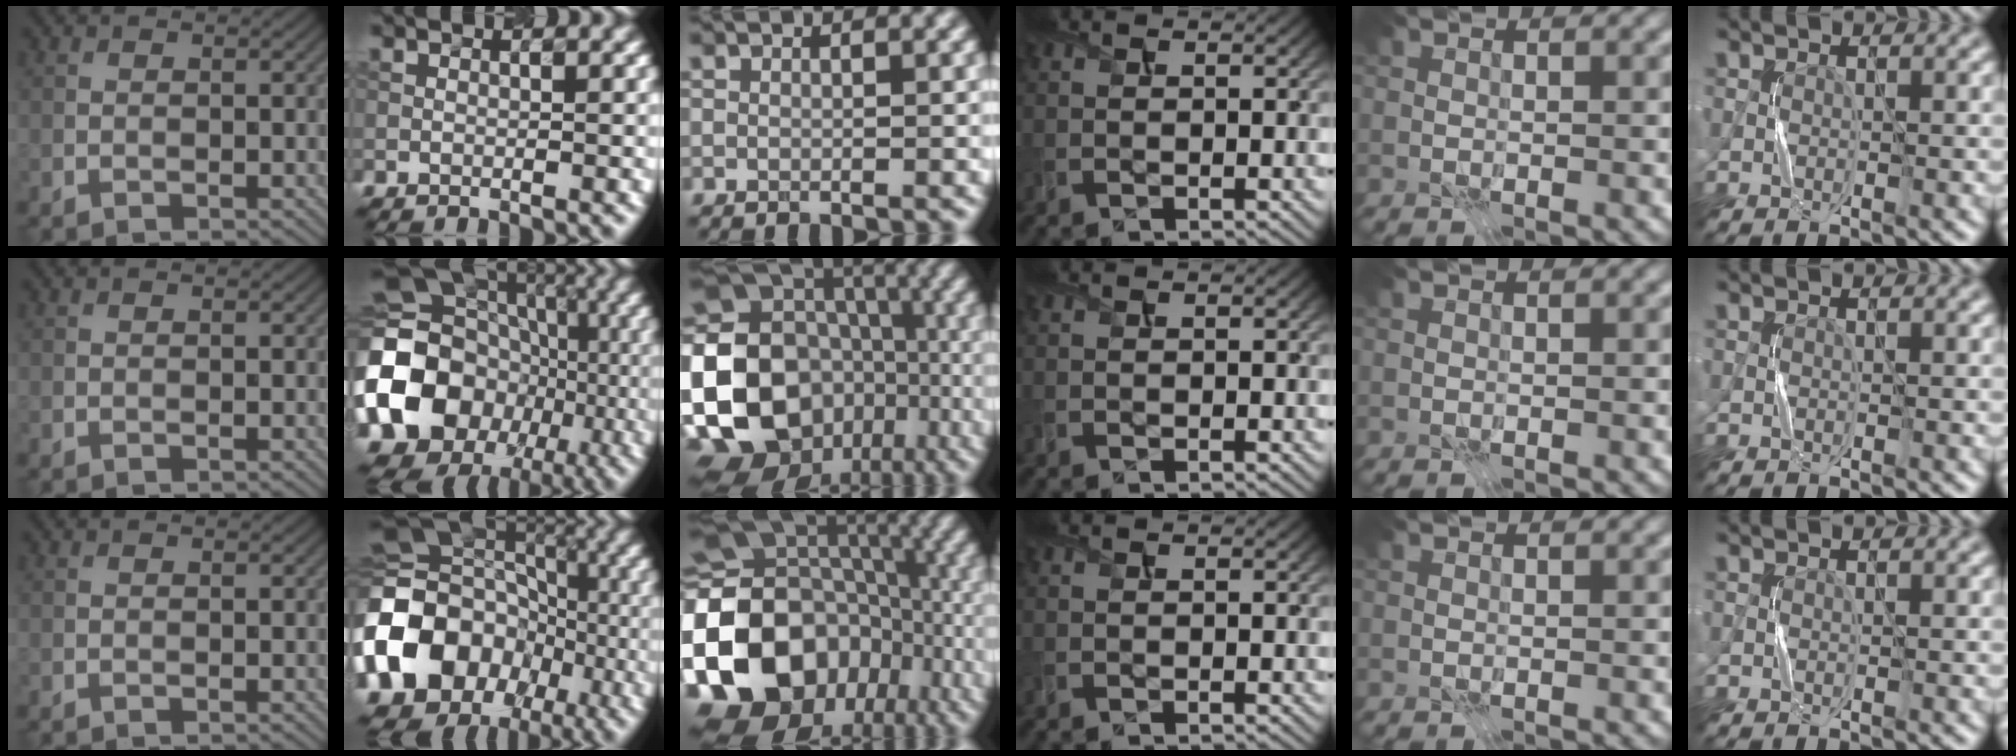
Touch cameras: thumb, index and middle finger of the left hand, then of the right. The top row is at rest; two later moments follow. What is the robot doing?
{"motion": "press", "object": "gel pad"}